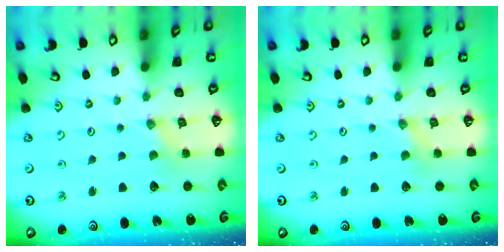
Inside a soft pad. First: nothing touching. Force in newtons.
{"total": 1.8, "press": 1.8, "slide": 0.3}